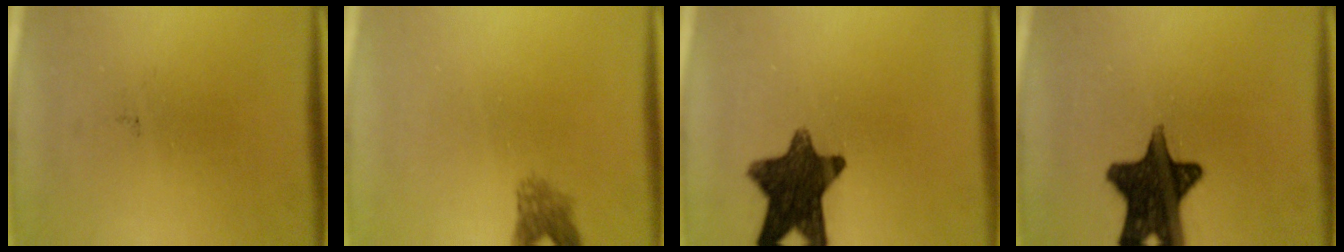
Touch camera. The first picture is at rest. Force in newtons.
{"total": 2.4}
{"total": 12.1}
{"total": 15.3}